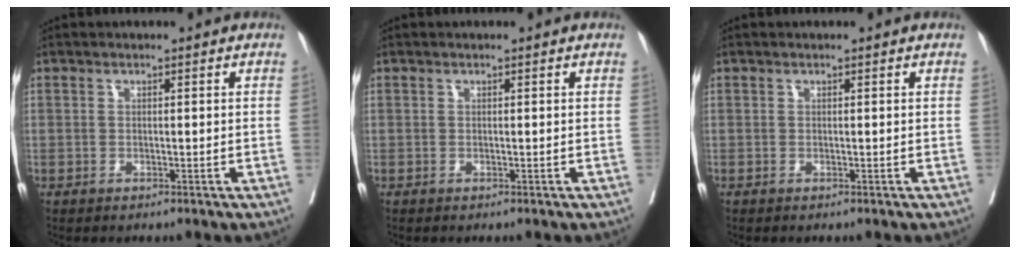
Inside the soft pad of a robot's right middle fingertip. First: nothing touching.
{"total": 0.0}
{"total": 0.0}